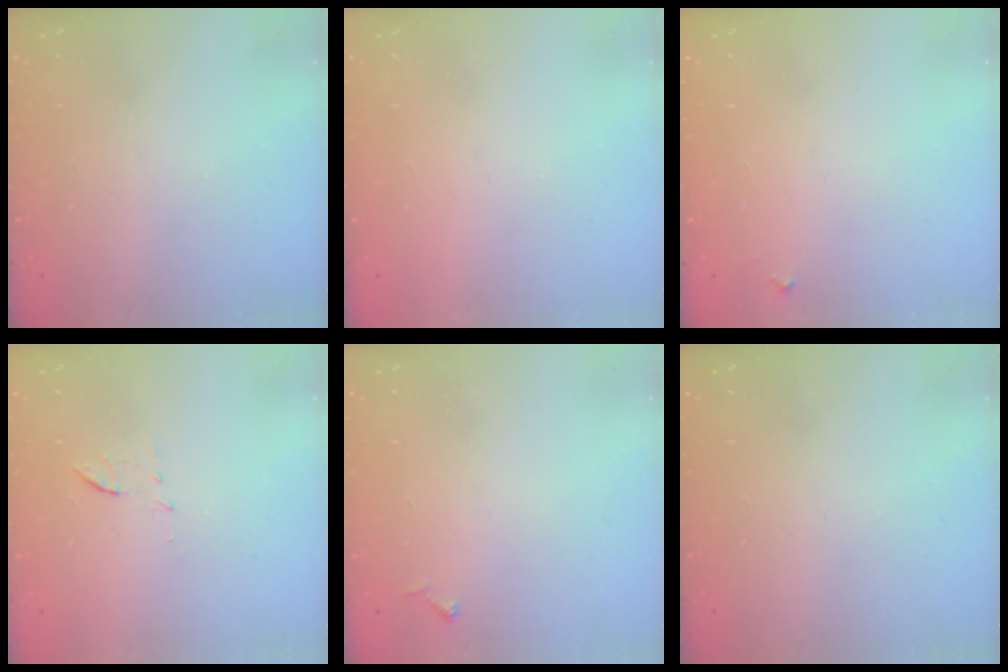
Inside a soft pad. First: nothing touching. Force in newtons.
{"total": 1.5, "press": 1.5, "slide": 0.1}
{"total": 3.3, "press": 3.2, "slide": 0.3}
{"total": 6.2, "press": 6.0, "slide": 1.8}
{"total": 4.5, "press": 4.5, "slide": 0.6}
{"total": 0.0}